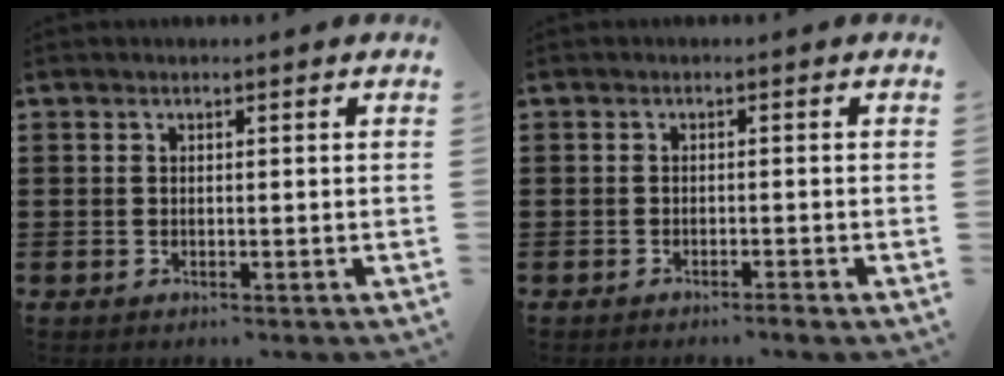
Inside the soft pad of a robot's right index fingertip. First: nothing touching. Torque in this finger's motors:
{"motor_torque": [0.68, 0.16, 0.08, 0.02]}